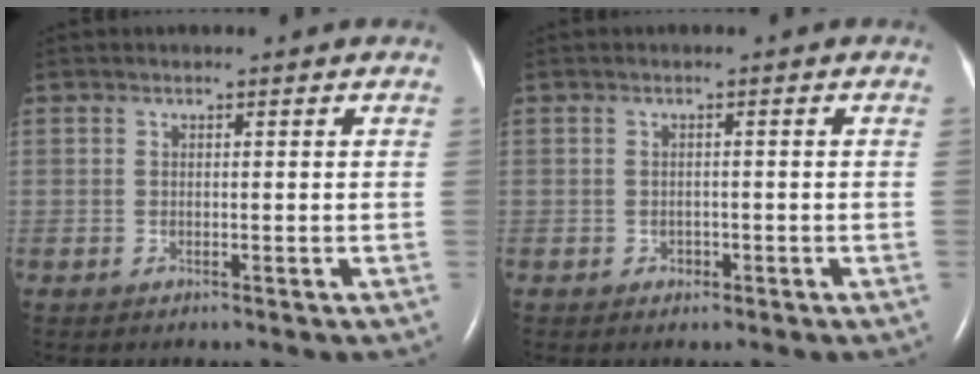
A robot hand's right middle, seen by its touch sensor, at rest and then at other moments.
{"total": 0.9, "force": [-0.5, 0.7, 0.3], "torque": [-0.003, 0.003, -0.006]}